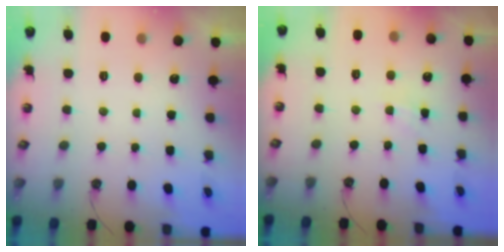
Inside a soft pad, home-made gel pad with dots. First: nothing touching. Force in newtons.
{"total": 2.8, "press": 2.8, "slide": 0.5}